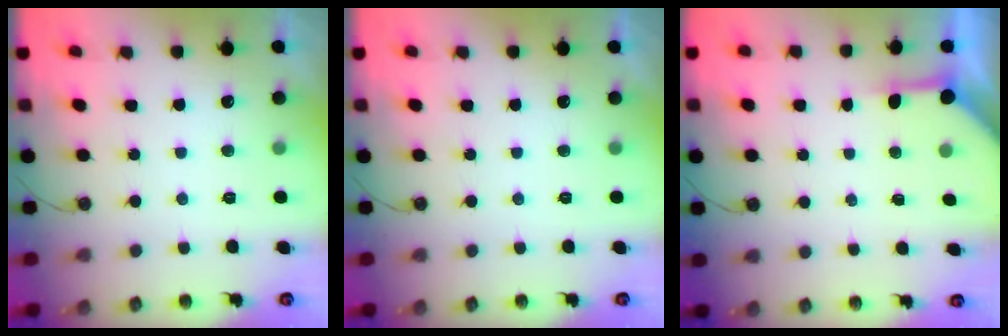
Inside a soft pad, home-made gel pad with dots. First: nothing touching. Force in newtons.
{"total": 0.0}
{"total": 3.9, "press": 3.8, "slide": 0.5}